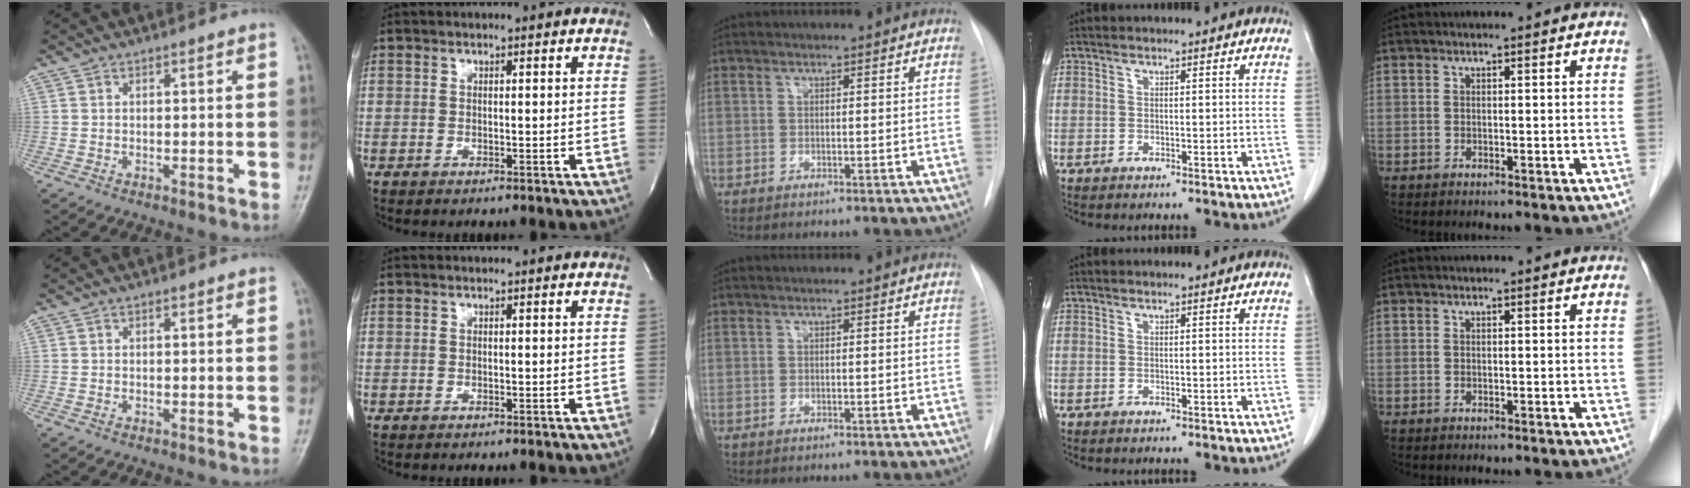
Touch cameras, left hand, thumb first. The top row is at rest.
{}